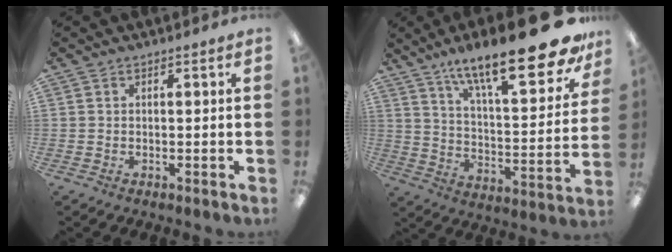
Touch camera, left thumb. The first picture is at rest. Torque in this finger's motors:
{"motor_torque": [1.08, 0.38, 1.86, -0.92, 0.31]}